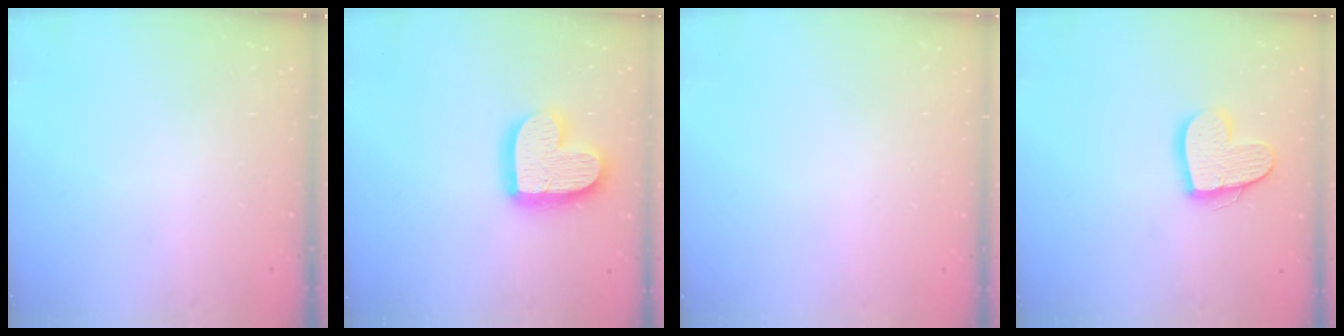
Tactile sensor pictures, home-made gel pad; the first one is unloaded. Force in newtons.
{"total": 17.0, "press": 17.0, "slide": 1.4}
{"total": 0.0}
{"total": 13.4, "press": 13.4, "slide": 0.8}